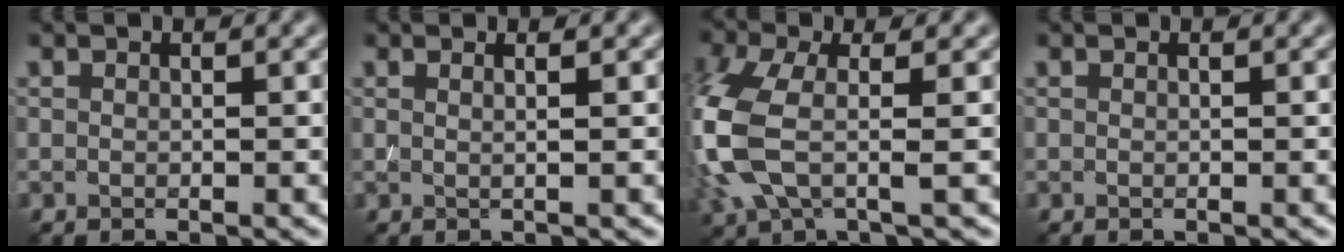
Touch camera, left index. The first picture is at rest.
{"total": 1.6, "force": [0.5, 0.7, 1.4], "torque": [-0.010, 0.000, -0.008]}
{"total": 7.1, "force": [-0.9, 3.4, 6.2], "torque": [-0.173, -0.001, -0.026]}
{"total": 0.0}